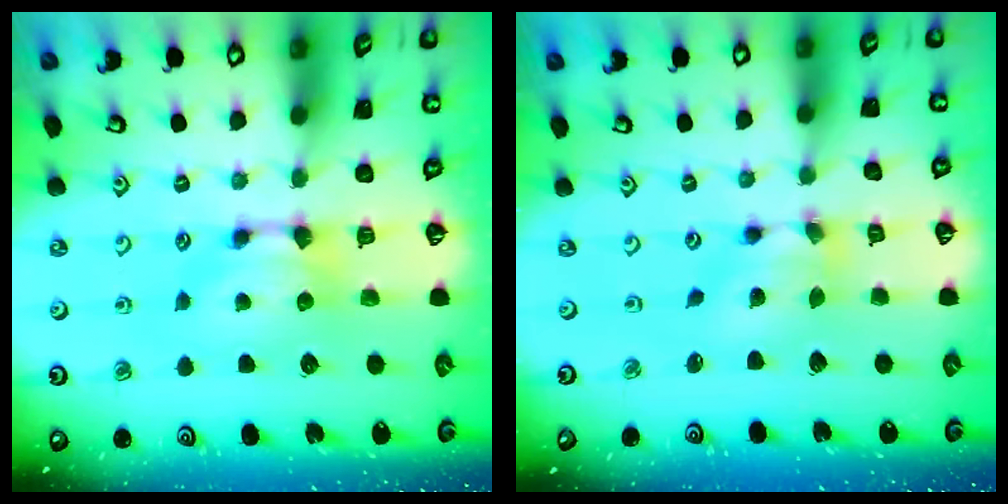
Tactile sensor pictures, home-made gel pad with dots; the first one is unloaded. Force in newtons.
{"total": 4.3, "press": 3.9, "slide": 1.8}